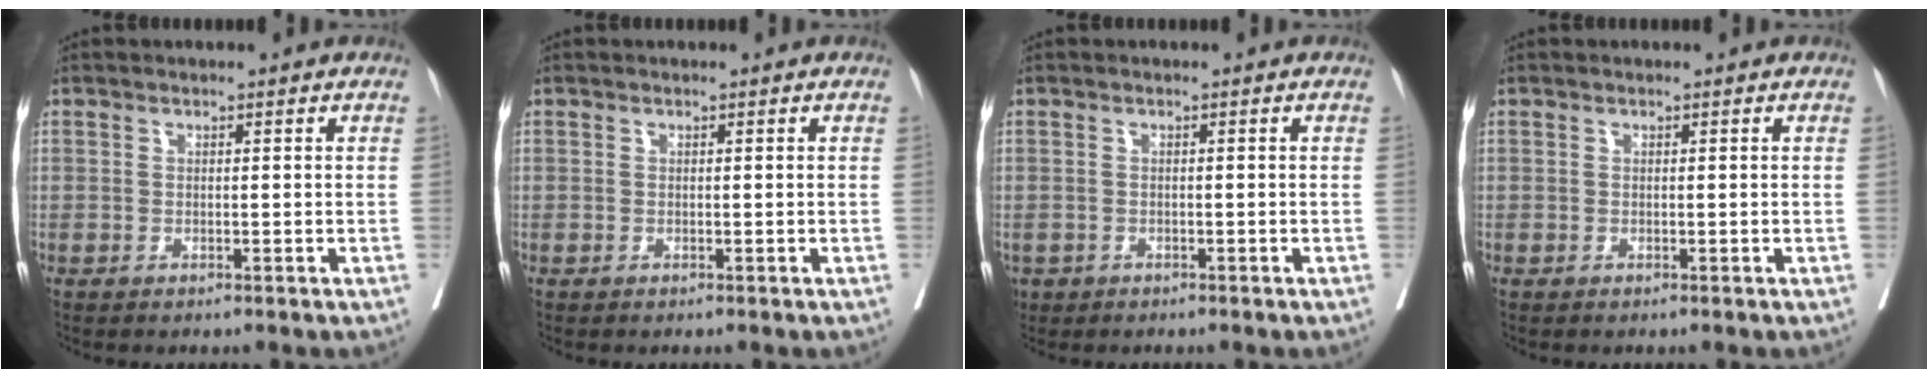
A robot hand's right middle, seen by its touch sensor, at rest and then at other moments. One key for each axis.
{"total": 0.0}
{"total": 1.9, "fx": -1.1, "fy": 1.5, "fz": 0.5, "tx": -0.013, "ty": 0.000, "tz": -0.013}
{"total": 0.0}